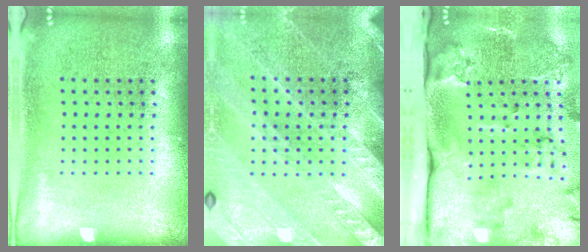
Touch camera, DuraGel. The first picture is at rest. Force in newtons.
{"total": 2.9, "press": 2.6, "slide": 1.4}
{"total": 4.0, "press": 2.7, "slide": 3.0}